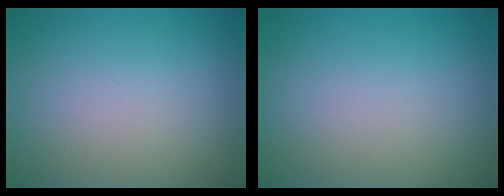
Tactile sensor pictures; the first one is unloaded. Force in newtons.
{"total": 0.0}